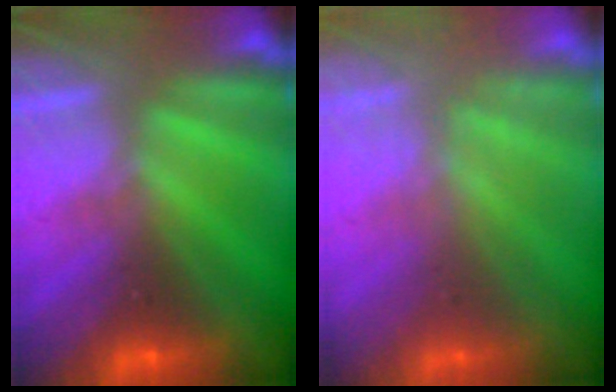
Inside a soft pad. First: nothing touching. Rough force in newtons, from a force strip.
{"total": 2.3}